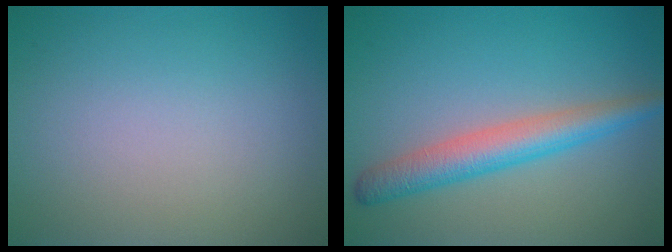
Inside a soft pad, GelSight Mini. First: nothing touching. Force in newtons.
{"total": 4.2, "press": 4.2, "slide": 0.1}